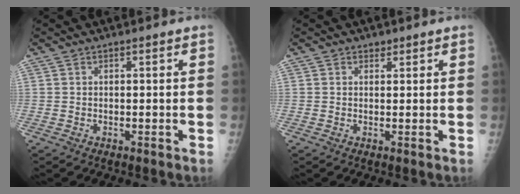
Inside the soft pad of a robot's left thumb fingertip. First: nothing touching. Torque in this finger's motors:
{"motor_torque": [0.01, 0.00, 0.02, 0.02, 0.00]}